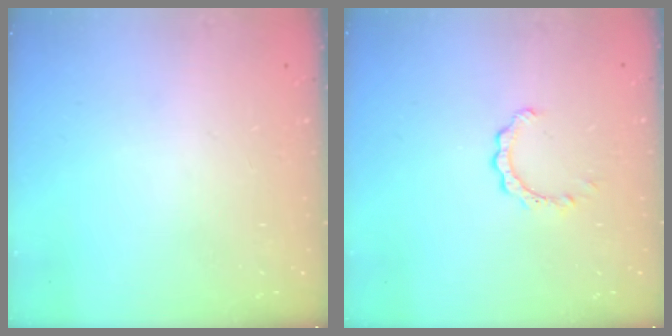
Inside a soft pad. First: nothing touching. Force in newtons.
{"total": 2.2, "press": 2.1, "slide": 0.3}